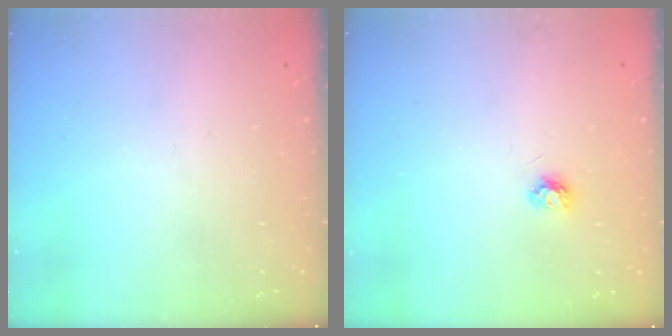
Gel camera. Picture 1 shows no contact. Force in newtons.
{"total": 3.9, "press": 3.8, "slide": 0.4}